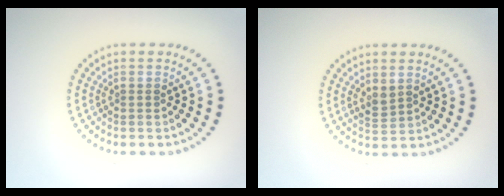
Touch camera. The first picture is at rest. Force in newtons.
{"total": 1.4, "press": 1.3, "slide": 0.5}